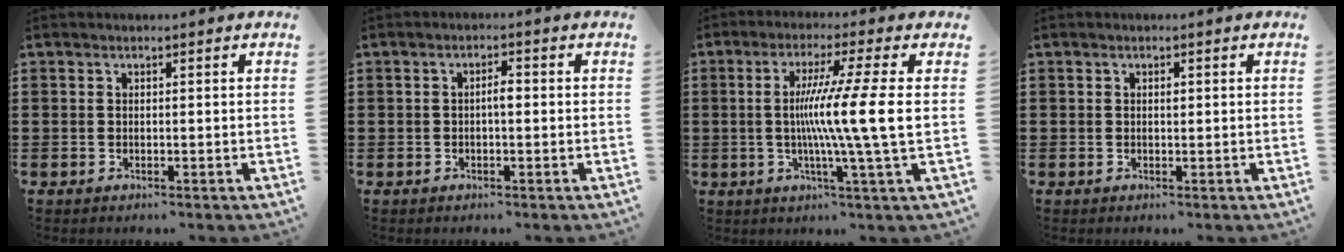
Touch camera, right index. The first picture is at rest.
{"total": 2.0, "force": [-0.2, 0.6, 1.9], "torque": [-0.035, 0.002, -0.004]}
{"total": 11.0, "force": [0.0, -1.4, 10.9], "torque": [-0.205, -0.015, -0.011]}
{"total": 0.7, "force": [0.2, 0.3, 0.6], "torque": [-0.012, 0.000, 0.004]}